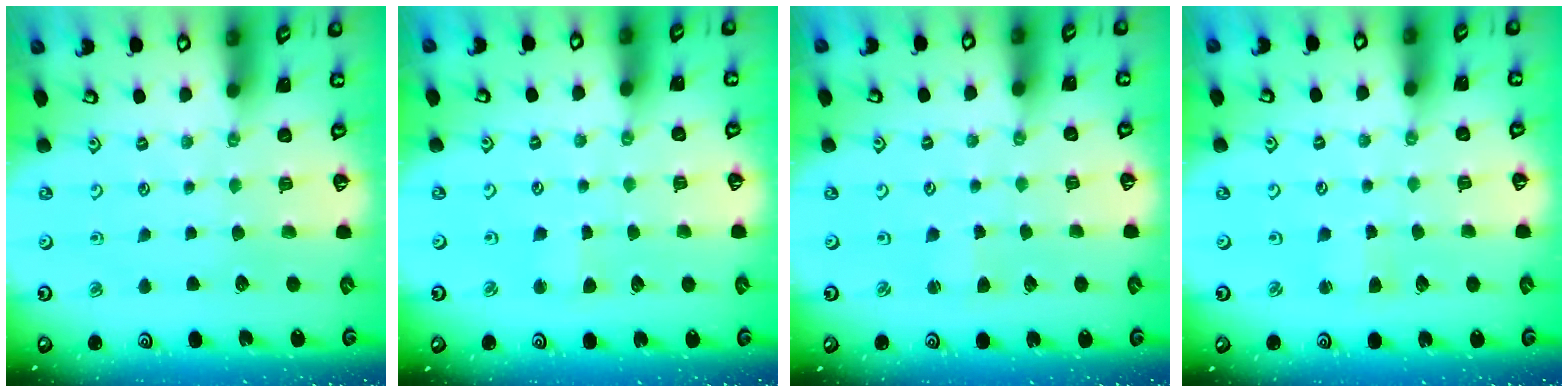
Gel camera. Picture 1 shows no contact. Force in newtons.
{"total": 2.3, "press": 2.3, "slide": 0.2}
{"total": 2.1, "press": 2.1, "slide": 0.2}
{"total": 2.5, "press": 2.5, "slide": 0.3}